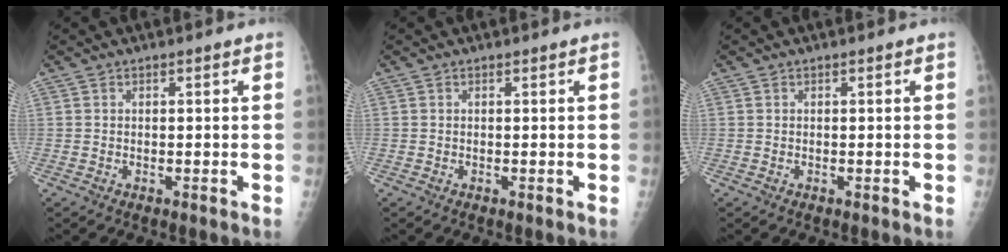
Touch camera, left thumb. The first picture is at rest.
{"total": 0.0}
{"total": 0.0}